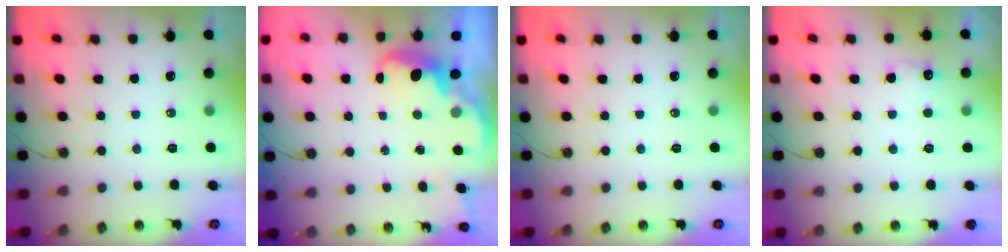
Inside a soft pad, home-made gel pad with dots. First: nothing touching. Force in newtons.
{"total": 2.6, "press": 2.6, "slide": 0.6}
{"total": 0.0}
{"total": 5.7, "press": 5.6, "slide": 1.3}